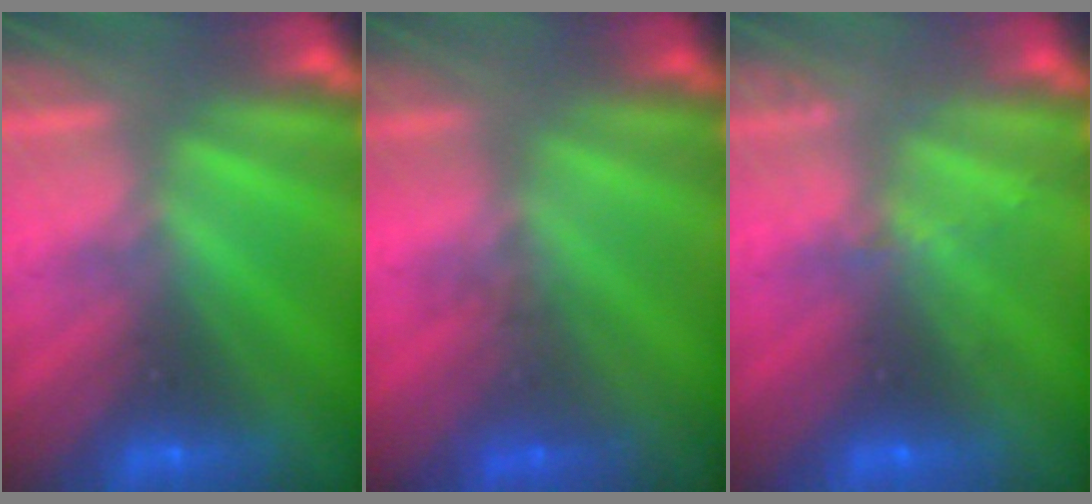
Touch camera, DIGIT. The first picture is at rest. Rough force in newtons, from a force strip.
{"total": 1.7}
{"total": 2.0}